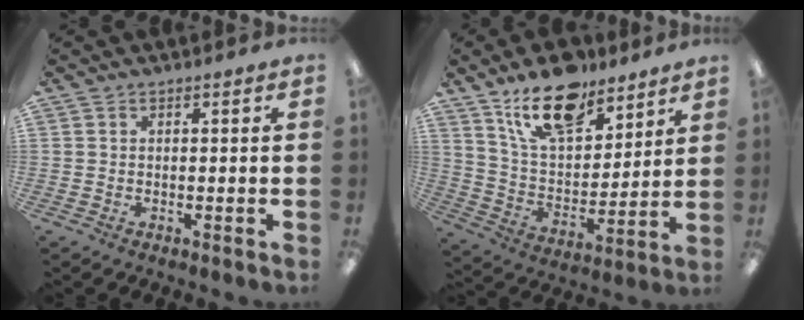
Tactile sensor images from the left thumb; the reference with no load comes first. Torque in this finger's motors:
{"motor_torque": [2.24, 1.34, 1.60, -1.17, 0.32]}